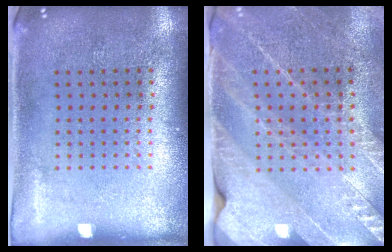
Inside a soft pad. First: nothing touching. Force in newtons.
{"total": 2.6, "press": 2.6, "slide": 0.0}